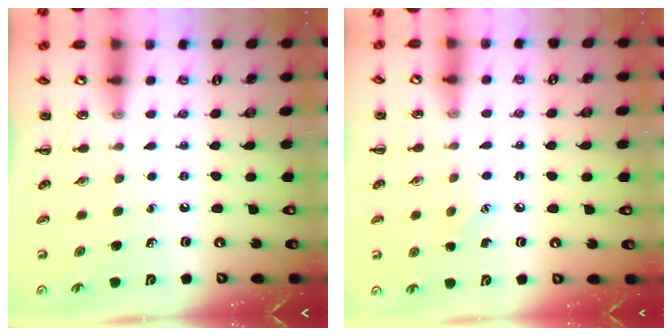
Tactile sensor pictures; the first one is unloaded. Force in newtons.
{"total": 4.9, "press": 4.7, "slide": 1.3}